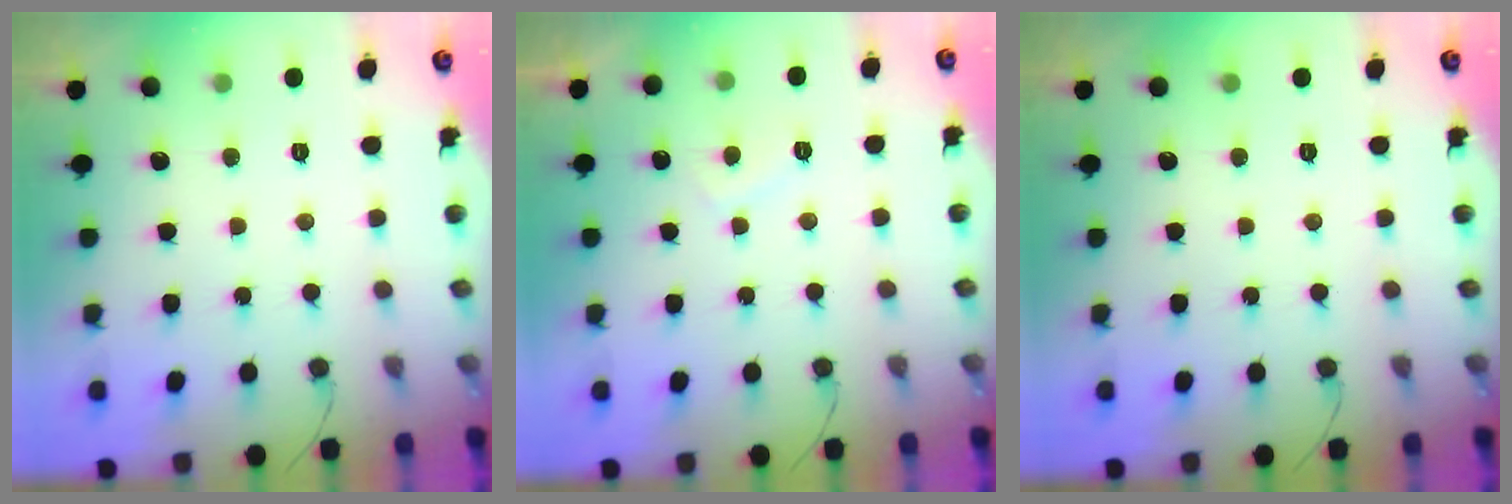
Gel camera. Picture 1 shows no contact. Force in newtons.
{"total": 1.8, "press": 1.6, "slide": 0.8}
{"total": 0.0}